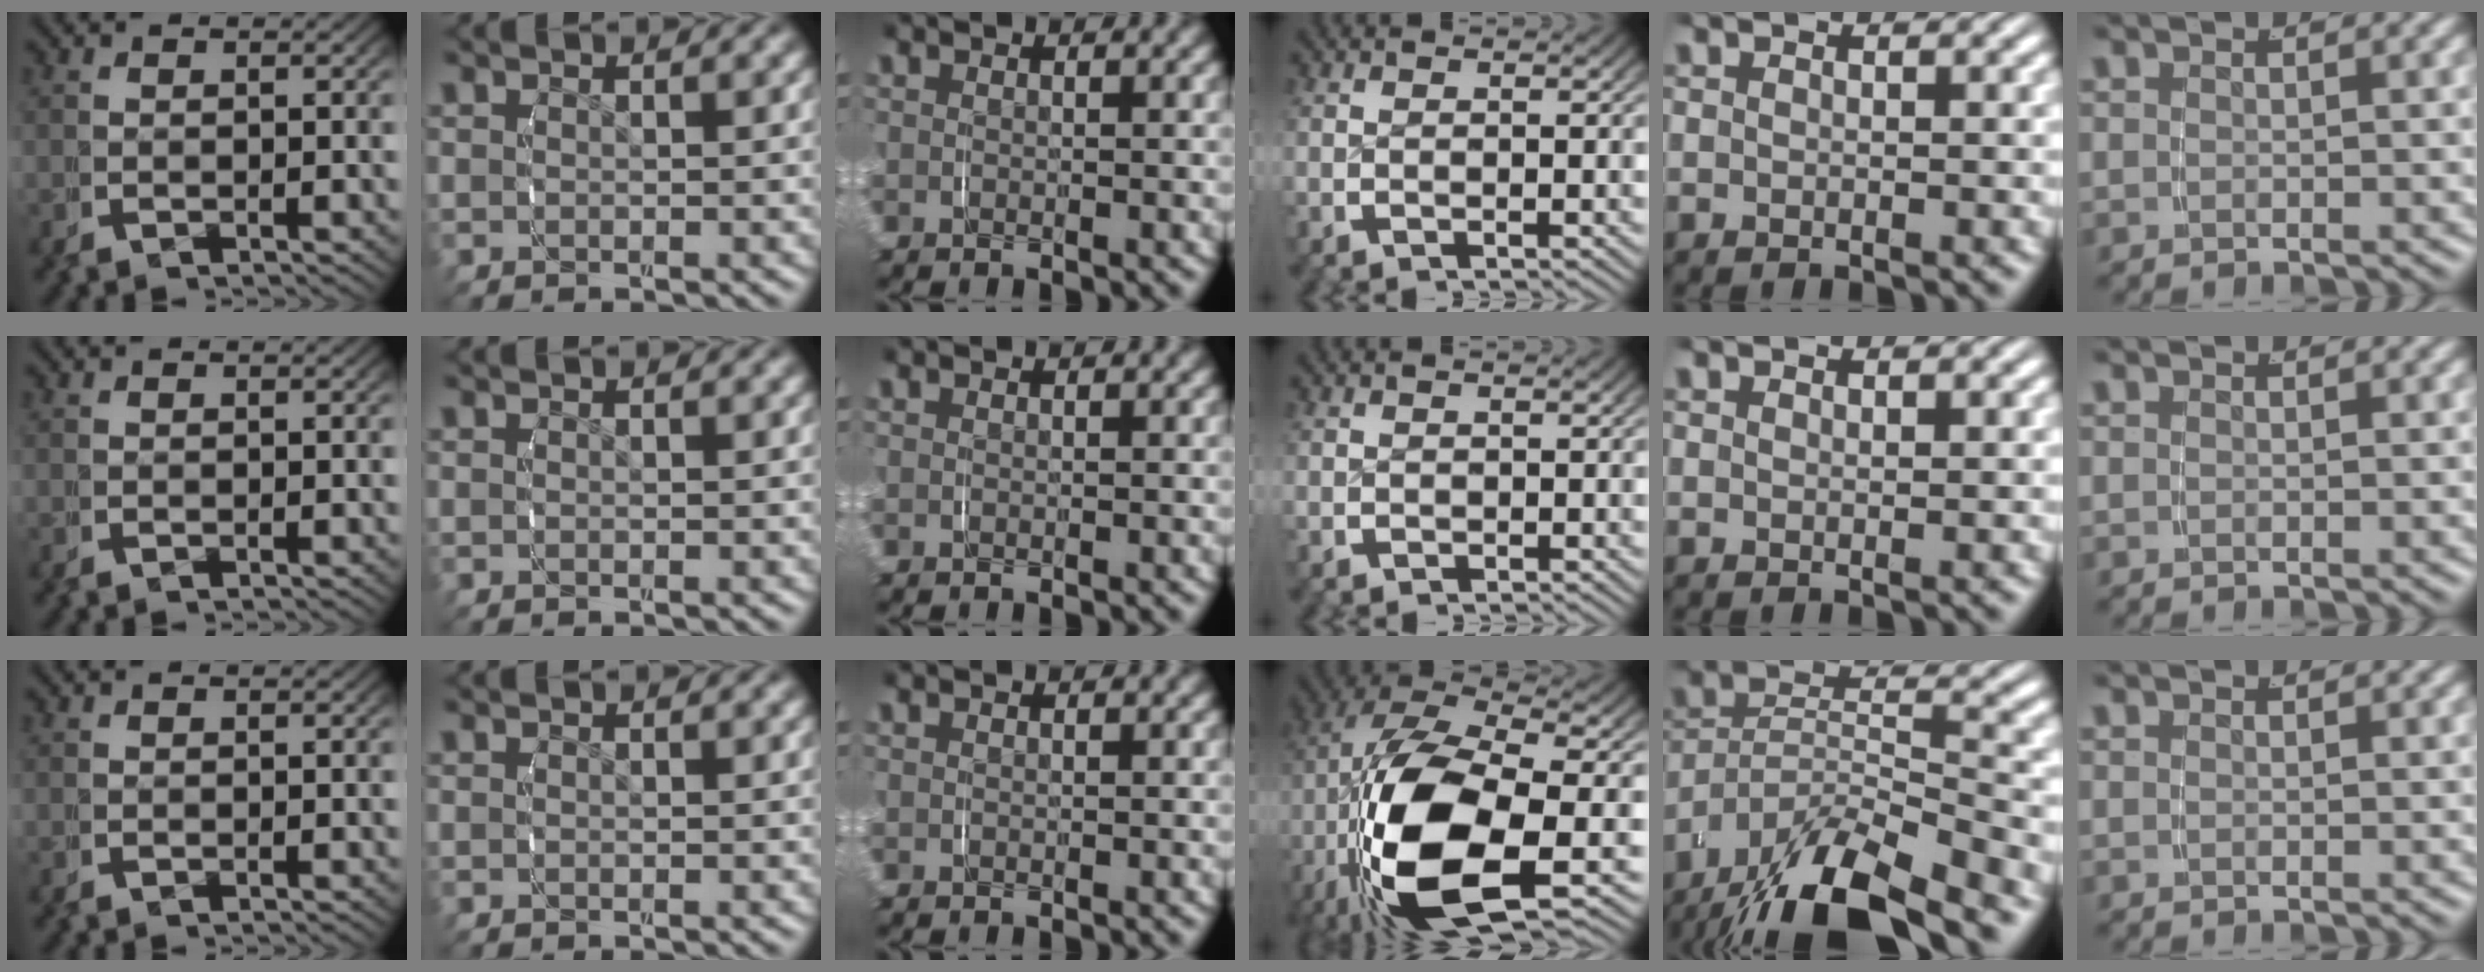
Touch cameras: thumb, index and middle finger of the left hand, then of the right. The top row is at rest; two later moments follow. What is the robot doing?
{"motion": "grasp_and_lifting", "object": "fork"}